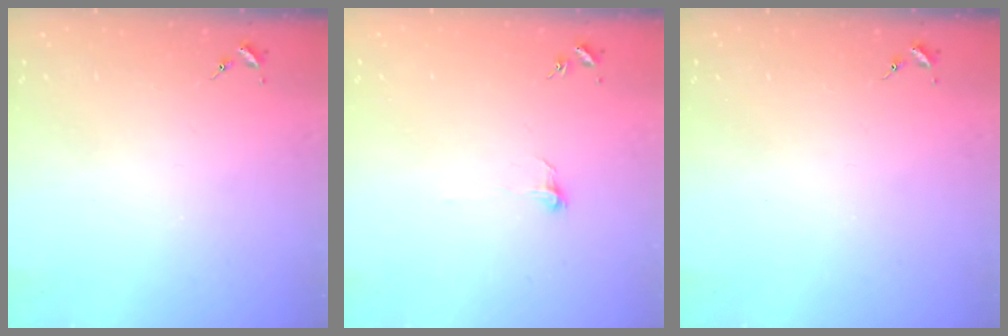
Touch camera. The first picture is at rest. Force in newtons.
{"total": 3.9, "press": 3.9, "slide": 0.3}
{"total": 0.0}